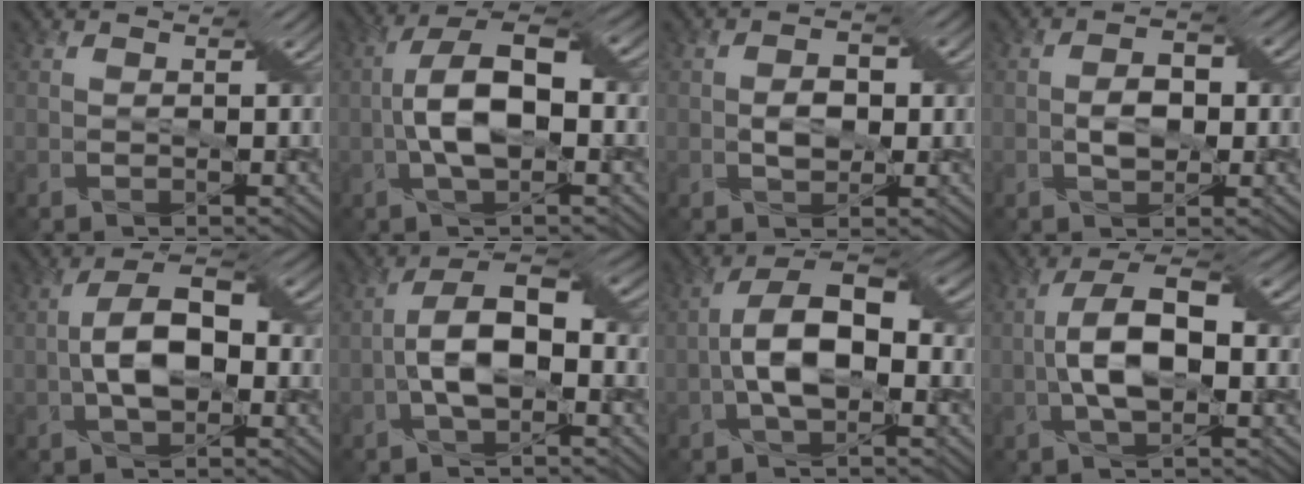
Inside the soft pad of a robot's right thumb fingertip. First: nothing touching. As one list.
[{"total": 8.5, "force": [-0.6, 3.8, 7.6], "torque": [-0.148, 0.011, -0.014]}, {"total": 2.3, "force": [0.0, 1.7, 1.6], "torque": [-0.025, 0.000, 0.002]}, {"total": 3.1, "force": [-0.3, 1.9, 2.3], "torque": [-0.040, 0.001, -0.004]}, {"total": 7.5, "force": [-0.7, 4.0, 6.3], "torque": [-0.119, 0.013, -0.016]}, {"total": 7.8, "force": [-1.2, 3.7, 6.8], "torque": [-0.129, 0.015, -0.025]}, {"total": 8.5, "force": [-1.0, 4.3, 7.3], "torque": [-0.136, 0.016, -0.023]}, {"total": 7.7, "force": [-0.5, 3.3, 7.0], "torque": [-0.139, 0.012, -0.011]}]